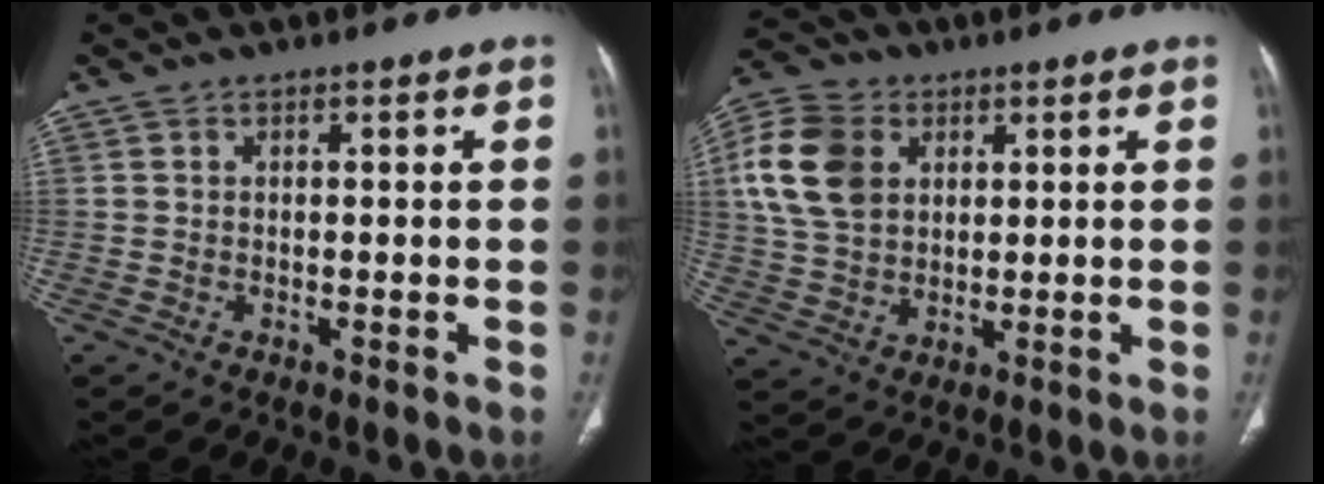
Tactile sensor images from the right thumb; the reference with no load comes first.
{"total": 13.4, "force": [3.7, 9.8, 8.3], "torque": [-0.154, 0.002, 0.069]}